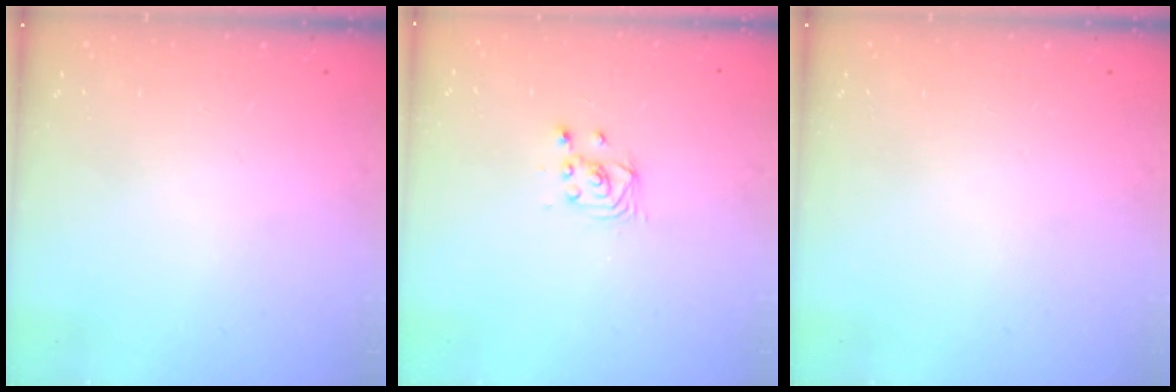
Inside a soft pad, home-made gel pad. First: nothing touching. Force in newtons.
{"total": 2.2, "press": 2.2, "slide": 0.3}
{"total": 0.0}